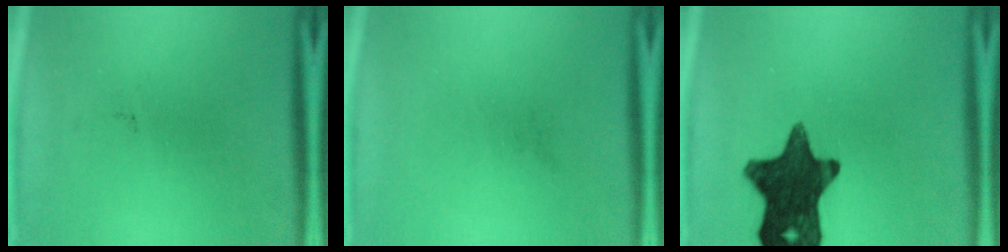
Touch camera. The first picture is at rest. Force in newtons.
{"total": 0.0}
{"total": 14.8}